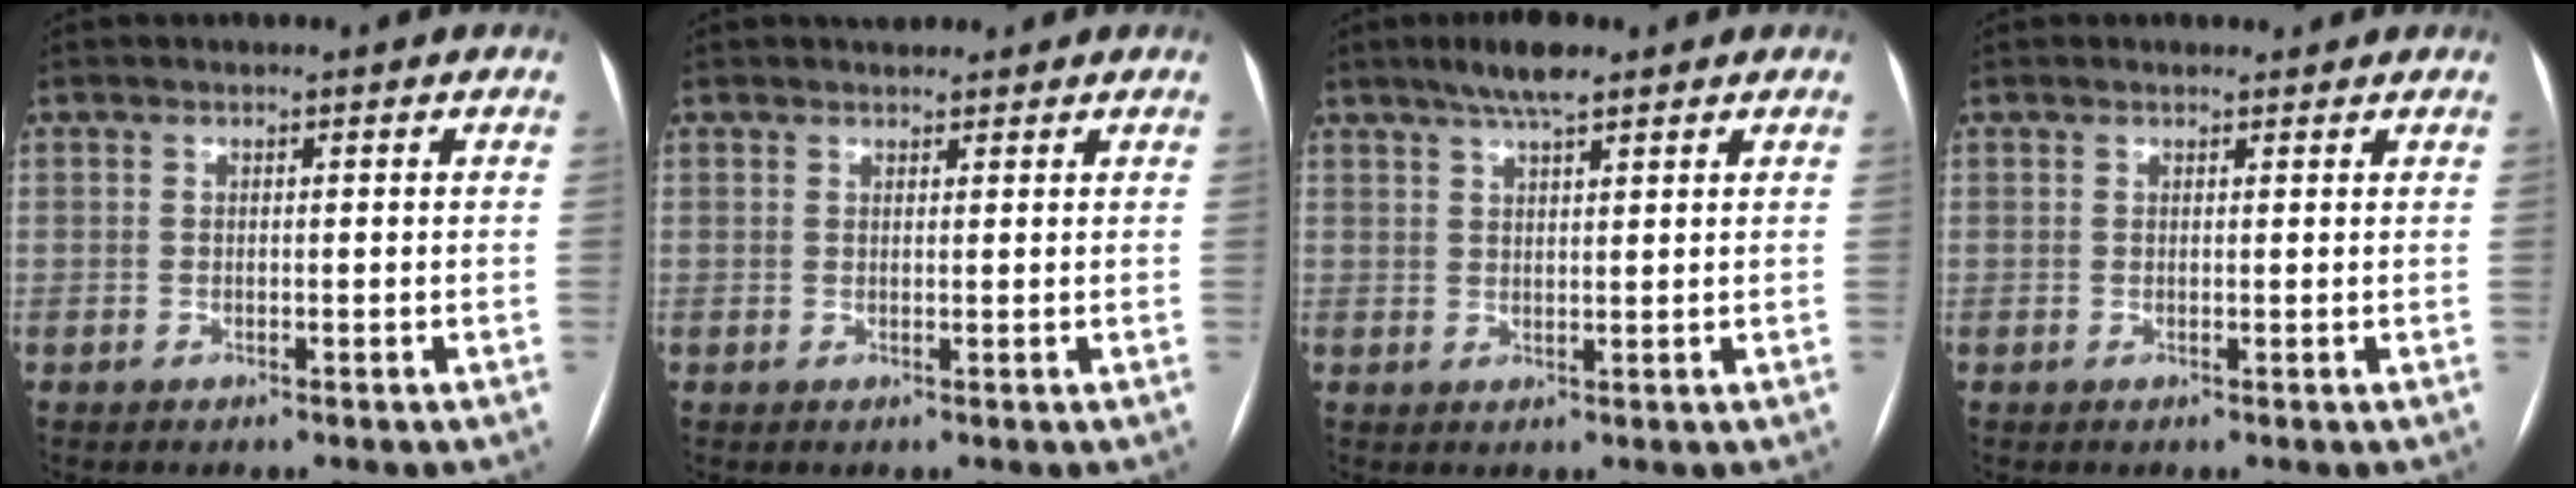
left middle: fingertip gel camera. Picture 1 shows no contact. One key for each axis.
{"total": 2.7, "fx": 2.4, "fy": 1.0, "fz": 0.8, "tx": -0.006, "ty": 0.021, "tz": 0.034}
{"total": 5.1, "fx": 3.7, "fy": 0.8, "fz": 3.4, "tx": -0.064, "ty": 0.012, "tz": 0.065}
{"total": 1.2, "fx": 1.1, "fy": 0.5, "fz": 0.1, "tx": -0.006, "ty": 0.008, "tz": 0.014}